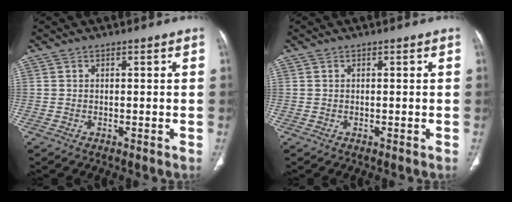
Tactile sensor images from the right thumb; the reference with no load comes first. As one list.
[{"total": 0.0}]